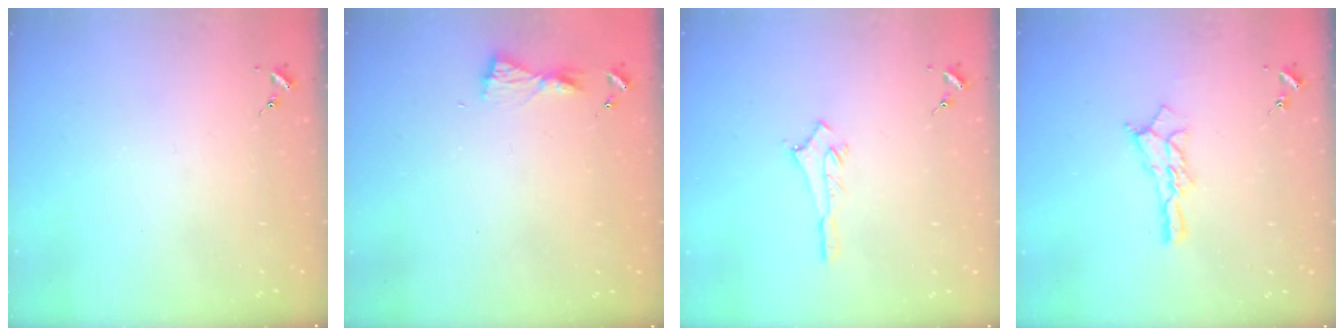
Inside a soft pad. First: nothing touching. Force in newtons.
{"total": 4.8, "press": 4.8, "slide": 0.5}
{"total": 2.8, "press": 2.8, "slide": 0.2}
{"total": 11.2, "press": 11.1, "slide": 0.7}